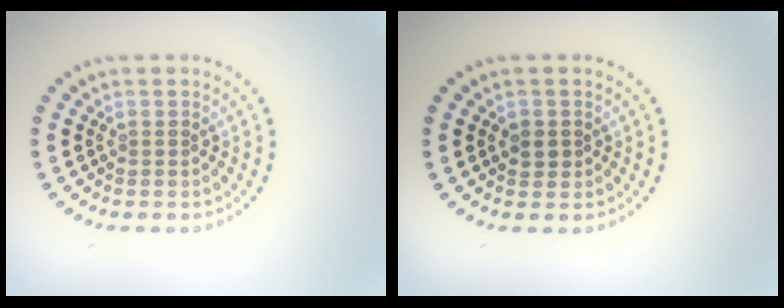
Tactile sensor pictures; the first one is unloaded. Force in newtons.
{"total": 1.3, "press": 1.2, "slide": 0.5}